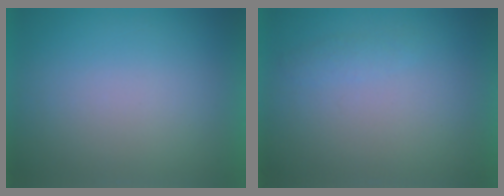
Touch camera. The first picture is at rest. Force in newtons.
{"total": 1.4}